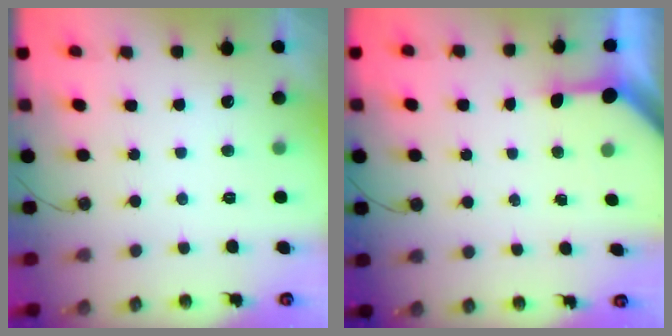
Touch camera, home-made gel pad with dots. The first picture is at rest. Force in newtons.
{"total": 3.4, "press": 3.4, "slide": 0.3}